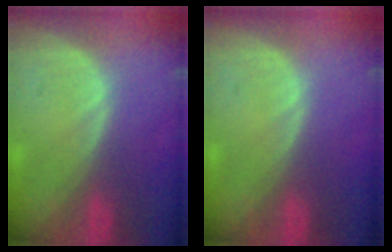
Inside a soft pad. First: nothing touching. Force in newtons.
{"total": 0.0}